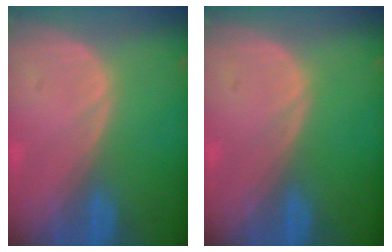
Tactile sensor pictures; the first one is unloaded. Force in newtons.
{"total": 0.0}